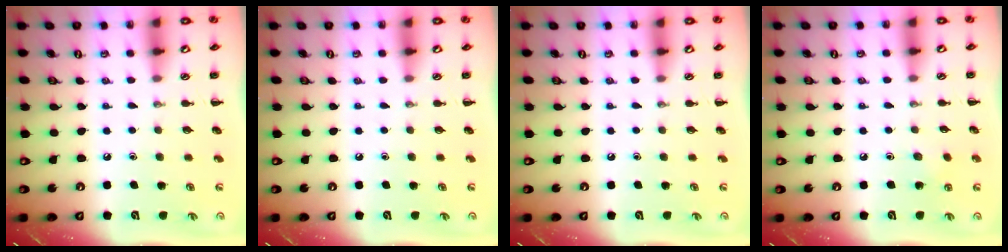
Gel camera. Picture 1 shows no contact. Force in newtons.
{"total": 0.0}
{"total": 0.0}
{"total": 5.6, "press": 5.4, "slide": 1.7}